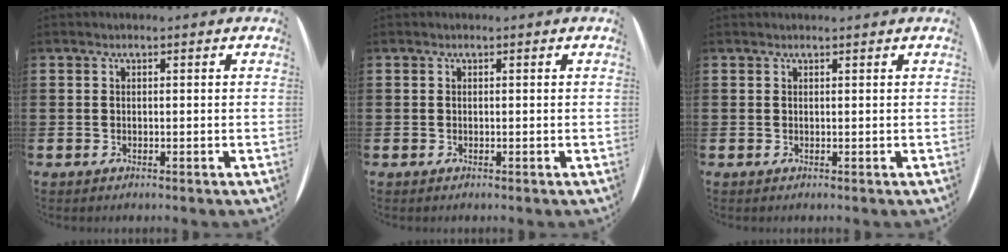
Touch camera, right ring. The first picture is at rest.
{"total": 0.0}
{"total": 0.0}